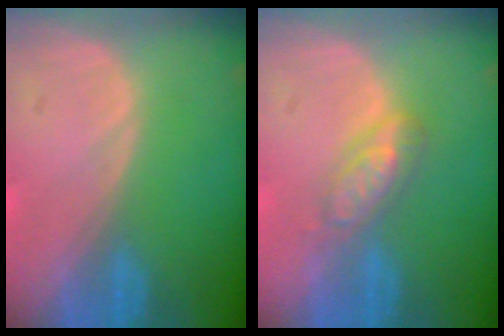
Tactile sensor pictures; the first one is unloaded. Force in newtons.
{"total": 4.6, "press": 4.5, "slide": 1.2}